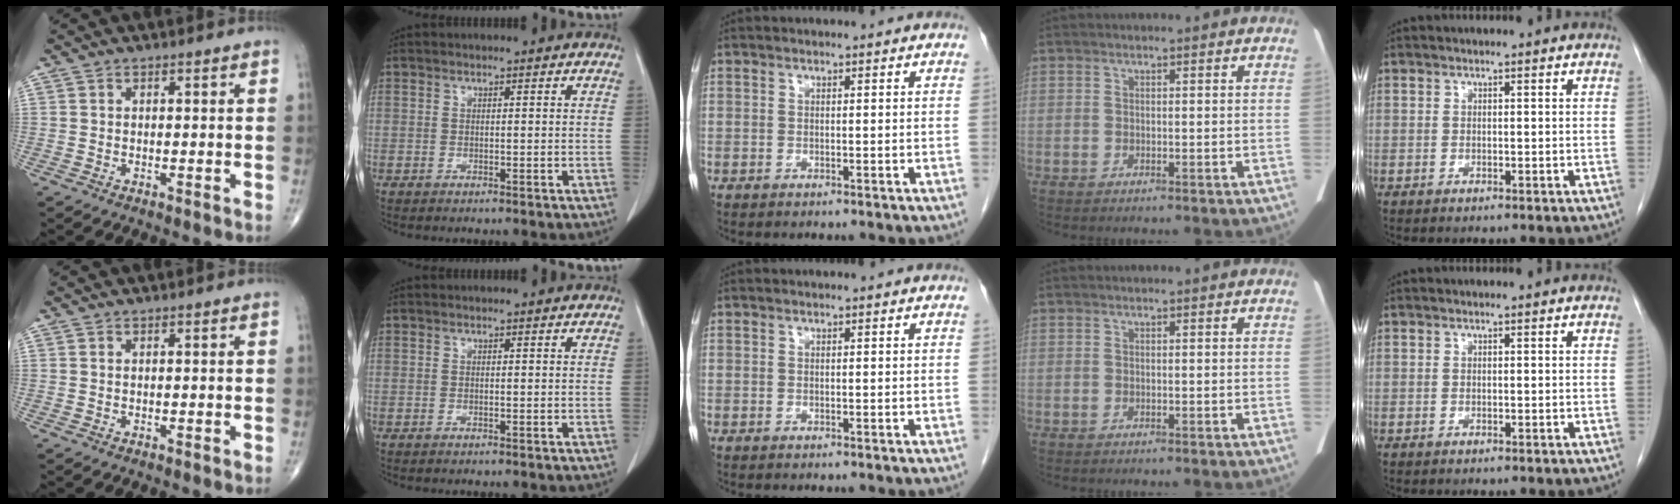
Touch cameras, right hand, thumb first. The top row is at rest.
{}